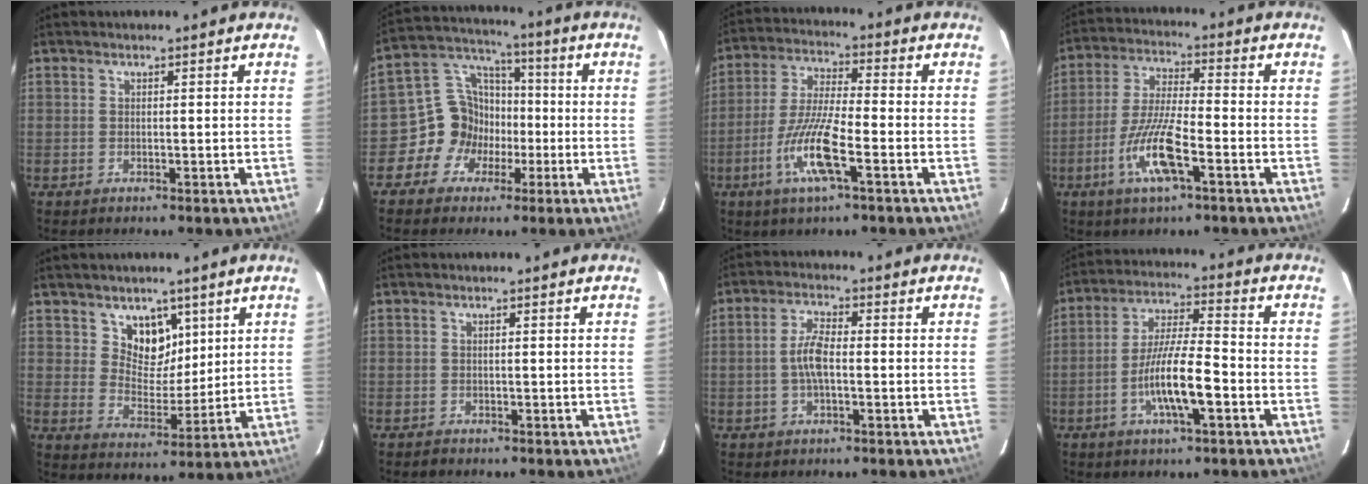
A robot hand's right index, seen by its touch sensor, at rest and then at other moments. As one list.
[{"total": 10.3, "force": [-3.8, 9.2, 2.7], "torque": [-0.057, 0.047, -0.063]}, {"total": 11.3, "force": [-4.9, 1.5, 10.1], "torque": [-0.211, -0.007, -0.098]}, {"total": 11.2, "force": [-5.2, 2.2, 9.6], "torque": [-0.201, -0.007, -0.102]}, {"total": 7.5, "force": [4.2, 5.6, 2.8], "torque": [-0.035, -0.013, 0.076]}, {"total": 0.7, "force": [-0.7, 0.2, 0.1], "torque": [-0.004, 0.002, -0.010]}, {"total": 4.9, "force": [-0.9, 1.6, 4.5], "torque": [-0.094, 0.008, -0.017]}, {"total": 10.8, "force": [-4.1, 1.7, 9.8], "torque": [-0.191, -0.004, -0.077]}]